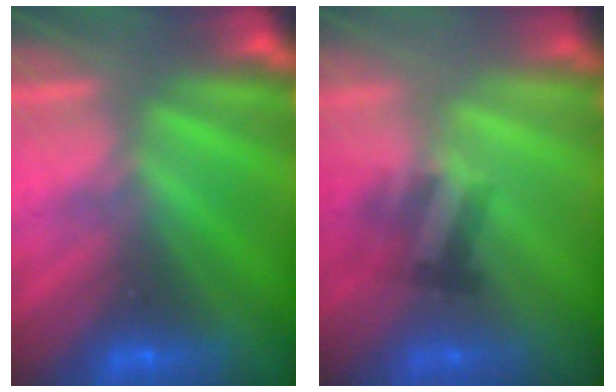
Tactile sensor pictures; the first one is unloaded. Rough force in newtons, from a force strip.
{"total": 2.1}